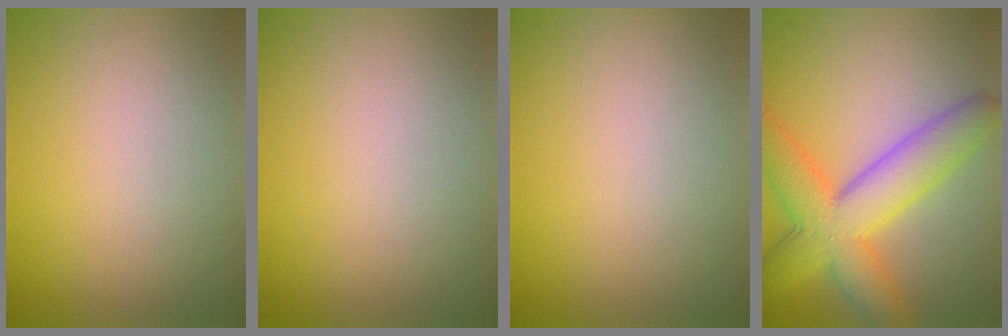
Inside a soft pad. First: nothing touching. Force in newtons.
{"total": 0.0}
{"total": 0.0}
{"total": 8.0, "press": 8.0, "slide": 0.2}